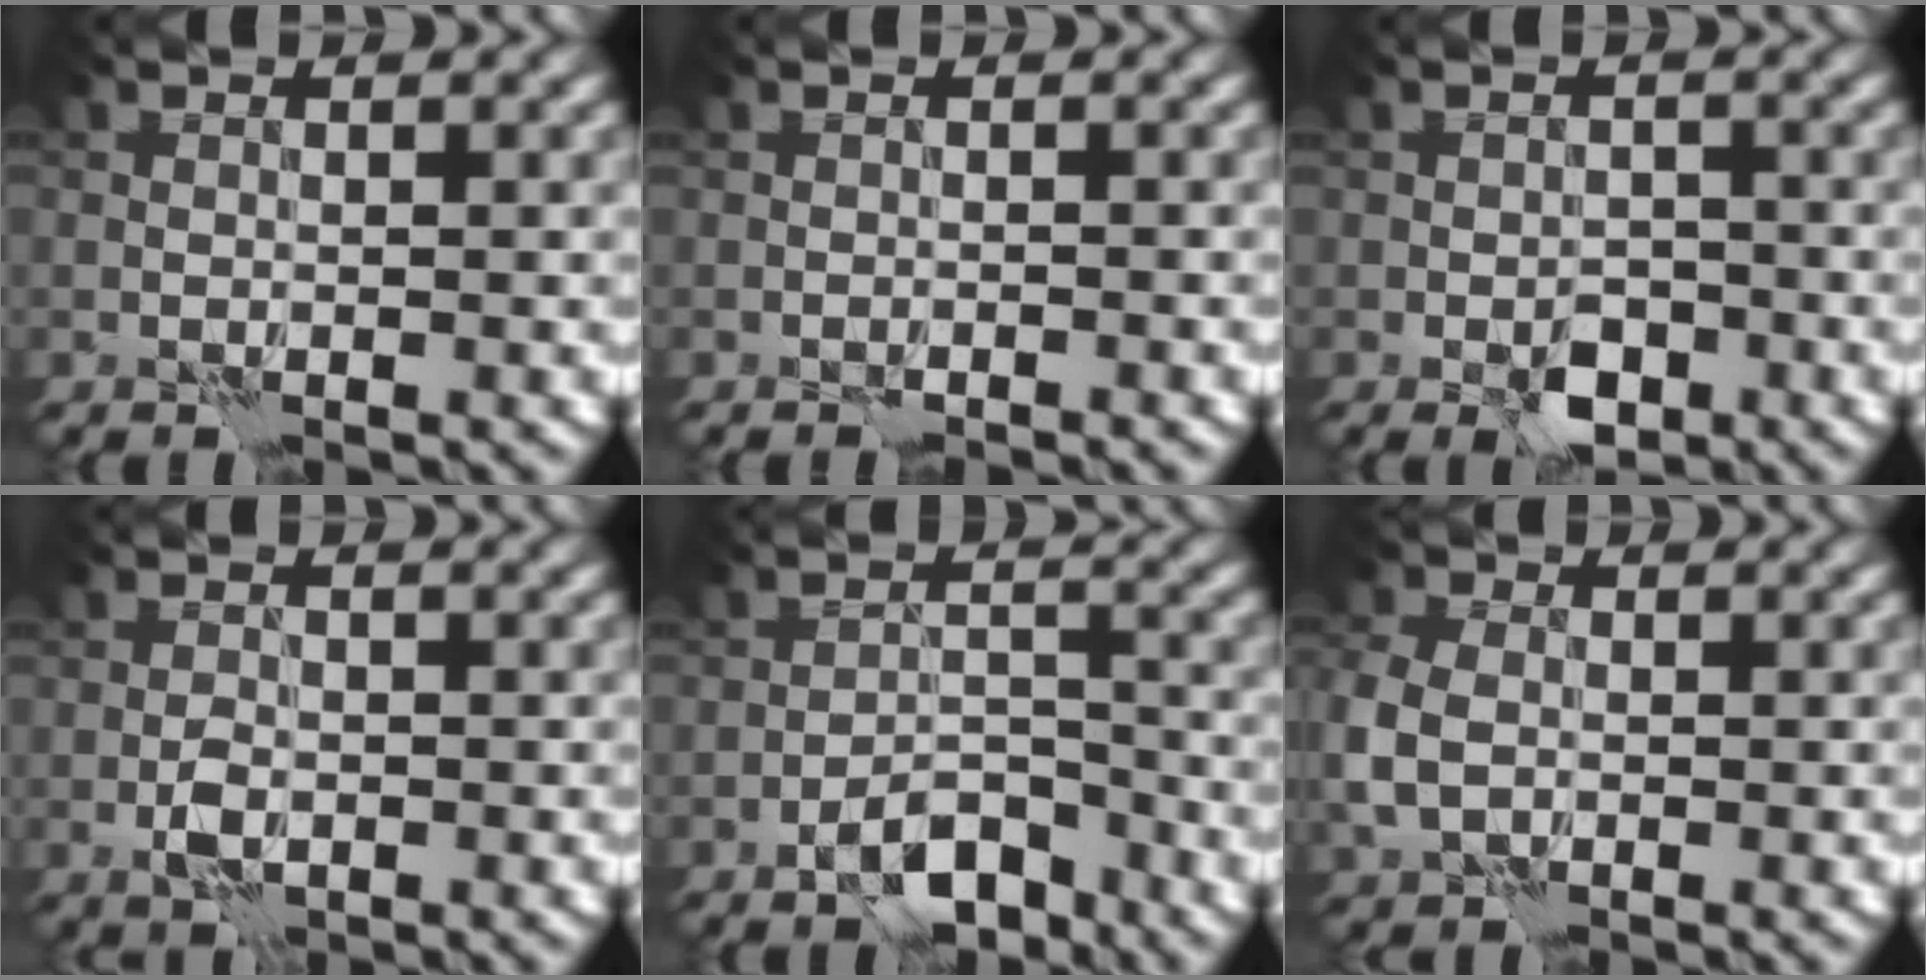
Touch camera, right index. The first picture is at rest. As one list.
[{"total": 0.8, "force": [-0.8, 0.0, 0.2], "torque": [-0.002, 0.002, -0.017]}, {"total": 2.9, "force": [-1.7, 1.6, 1.7], "torque": [-0.021, 0.001, -0.029]}, {"total": 2.3, "force": [-0.9, 1.3, 1.7], "torque": [-0.032, 0.002, -0.020]}, {"total": 4.8, "force": [-3.3, 1.9, 2.9], "torque": [-0.041, 0.006, -0.060]}, {"total": 4.5, "force": [-0.9, 3.5, 2.8], "torque": [-0.084, -0.006, -0.019]}]